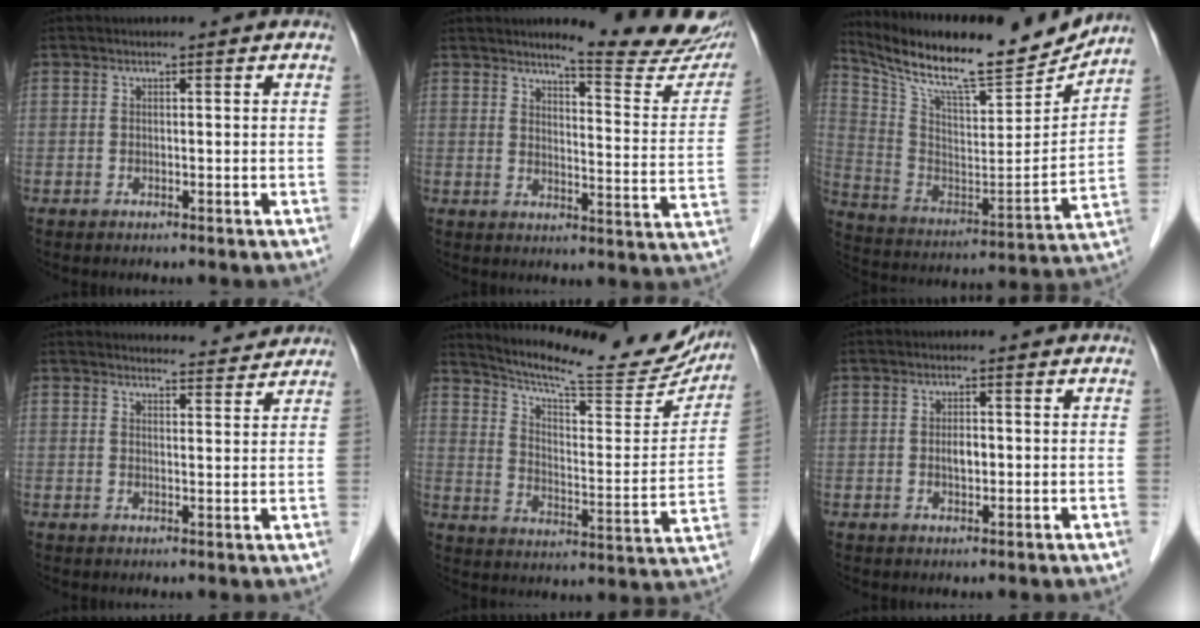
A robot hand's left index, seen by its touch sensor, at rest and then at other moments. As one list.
[{"total": 15.1, "force": [13.5, 1.3, 6.5], "torque": [-0.073, -0.067, 0.153]}, {"total": 21.9, "force": [19.8, 2.6, 9.0], "torque": [-0.175, -0.026, 0.317]}, {"total": 7.0, "force": [6.9, 0.8, 0.4], "torque": [0.000, 0.002, 0.075]}, {"total": 22.5, "force": [20.8, 3.2, 7.8], "torque": [-0.118, -0.045, 0.275]}, {"total": 1.8, "force": [-0.1, 0.9, 1.5], "torque": [-0.027, -0.001, -0.001]}]